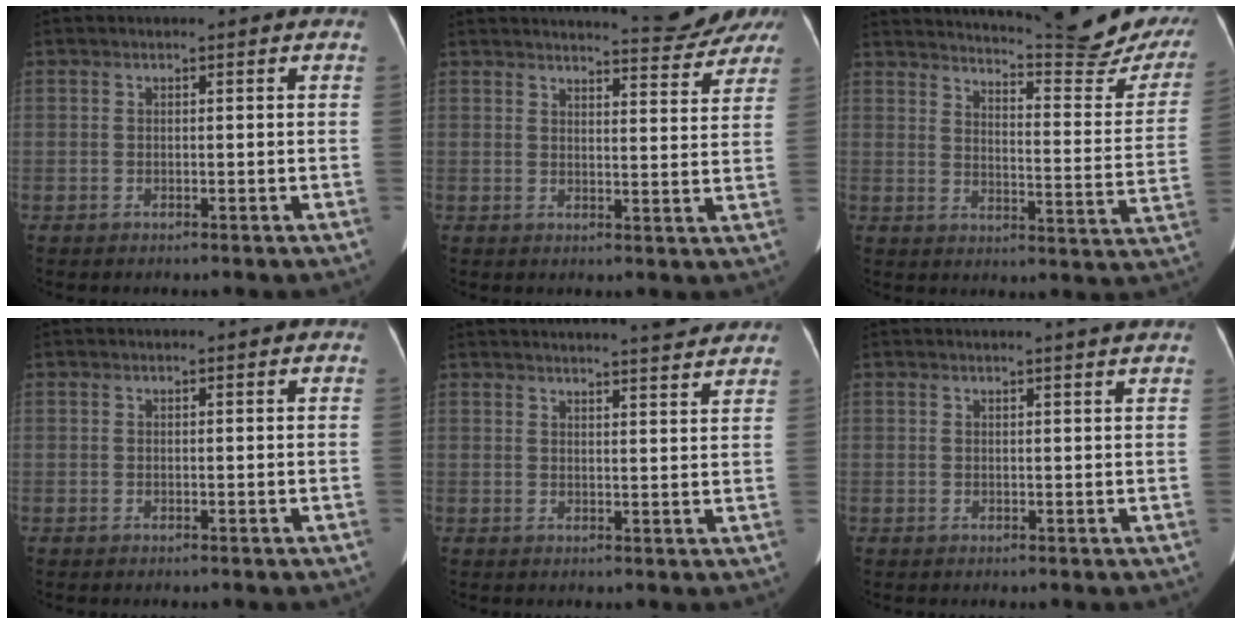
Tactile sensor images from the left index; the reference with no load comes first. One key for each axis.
{"total": 9.7, "fx": 9.2, "fy": 0.8, "fz": 2.7, "tx": -0.030, "ty": -0.013, "tz": 0.097}
{"total": 22.3, "fx": 20.4, "fy": 0.8, "fz": 9.0, "tx": -0.129, "ty": -0.091, "tz": 0.243}
{"total": 0.7, "fx": 0.7, "fy": 0.1, "fz": 0.3, "tx": -0.008, "ty": 0.006, "tz": 0.007}
{"total": 14.8, "fx": 13.8, "fy": 0.9, "fz": 5.3, "tx": -0.075, "ty": 0.006, "tz": 0.168}
{"total": 3.3, "fx": 3.0, "fy": -0.7, "fz": 1.3, "tx": -0.020, "ty": 0.001, "tz": 0.031}